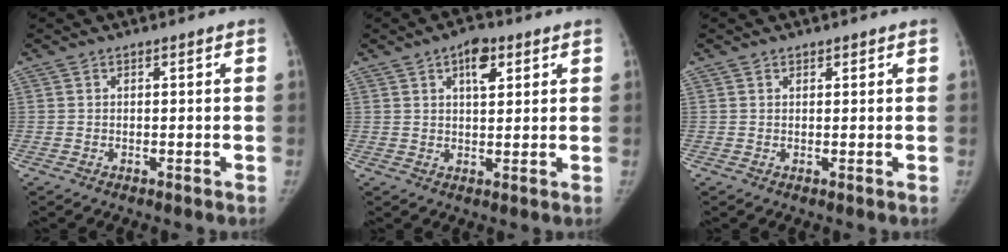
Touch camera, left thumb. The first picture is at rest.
{"total": 5.5, "force": [2.6, 2.8, 3.9], "torque": [-0.044, -0.008, 0.038]}
{"total": 0.8, "force": [0.6, 0.5, 0.1], "torque": [0.006, -0.004, 0.007]}